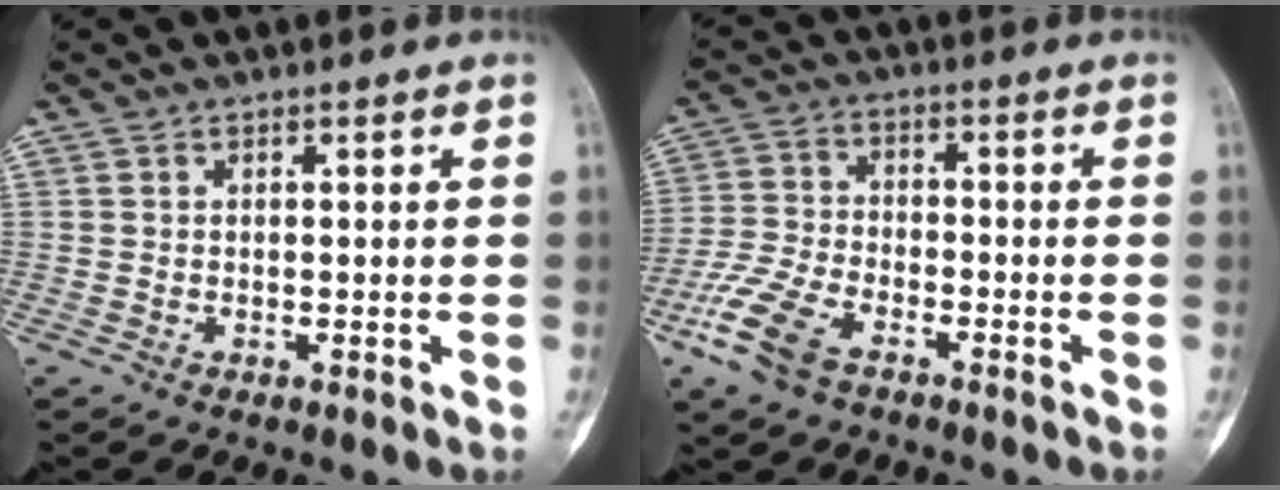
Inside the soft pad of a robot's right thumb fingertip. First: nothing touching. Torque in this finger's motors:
{"motor_torque": [0.00, 0.31, 1.08, -0.44, 0.09]}